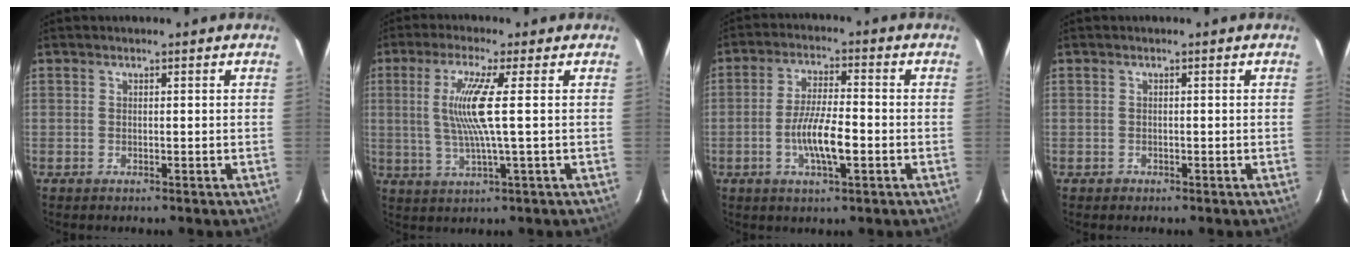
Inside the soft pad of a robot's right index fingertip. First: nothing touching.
{"total": 8.5, "force": [1.0, -0.9, 8.4], "torque": [-0.164, -0.008, 0.024]}
{"total": 8.3, "force": [-2.5, 1.8, 7.7], "torque": [-0.150, -0.002, -0.047]}
{"total": 0.8, "force": [-0.5, 0.7, 0.0], "torque": [0.002, 0.003, -0.007]}